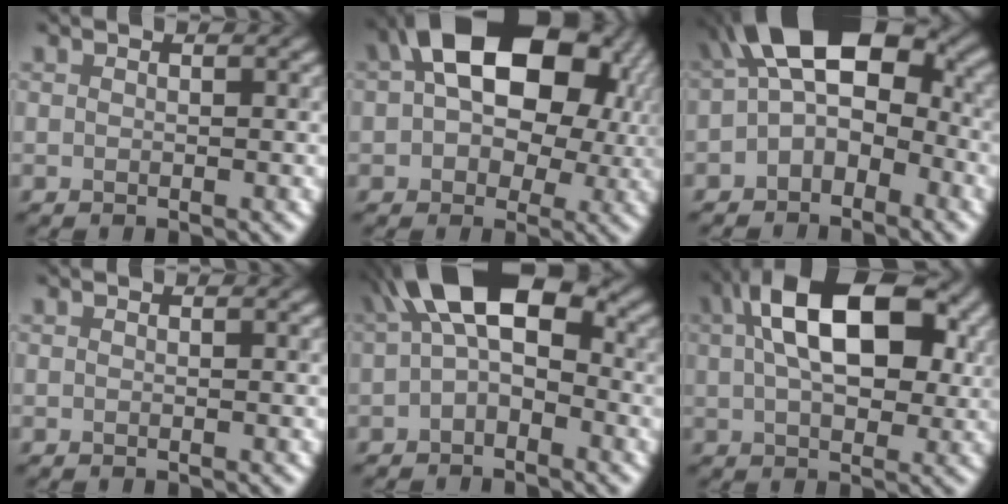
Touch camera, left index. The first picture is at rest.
{"total": 14.6, "force": [4.1, 9.8, 9.9], "torque": [-0.124, 0.030, 0.065]}
{"total": 10.9, "force": [0.5, 6.5, 8.8], "torque": [-0.123, 0.033, -0.009]}
{"total": 0.0}
{"total": 8.4, "force": [1.4, 4.0, 7.2], "torque": [-0.117, 0.038, 0.005]}
{"total": 12.0, "force": [3.4, 6.5, 9.5], "torque": [-0.134, 0.033, 0.042]}